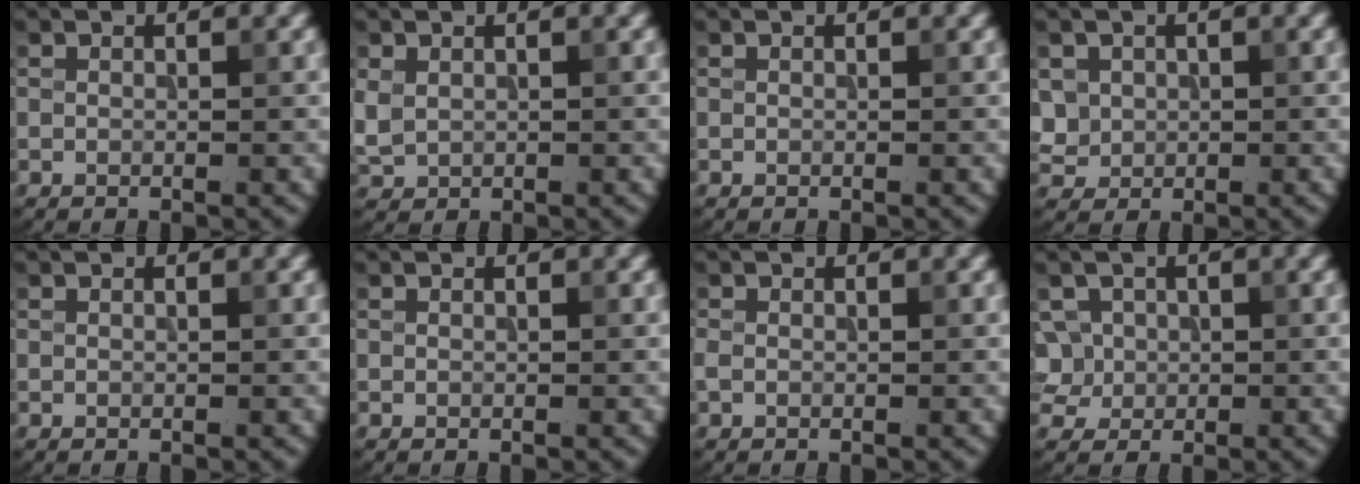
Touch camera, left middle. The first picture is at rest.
{"total": 1.7, "force": [0.4, 1.4, 0.9], "torque": [-0.025, -0.001, 0.012]}
{"total": 0.0}
{"total": 2.6, "force": [0.5, 2.4, 0.9], "torque": [-0.020, 0.001, 0.021]}
{"total": 0.0}
{"total": 0.0}
{"total": 0.9, "force": [-0.2, 0.7, 0.5], "torque": [-0.013, -0.002, -0.008]}
{"total": 4.0, "force": [0.6, 3.5, 1.7], "torque": [-0.034, 0.015, 0.017]}